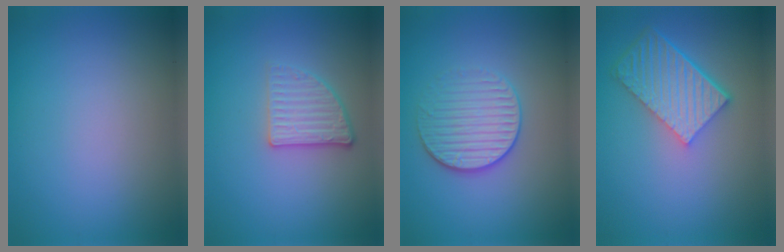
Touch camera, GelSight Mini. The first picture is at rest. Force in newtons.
{"total": 2.6, "press": 2.3, "slide": 1.3}
{"total": 3.3, "press": 3.1, "slide": 1.2}
{"total": 5.9, "press": 4.2, "slide": 4.2}